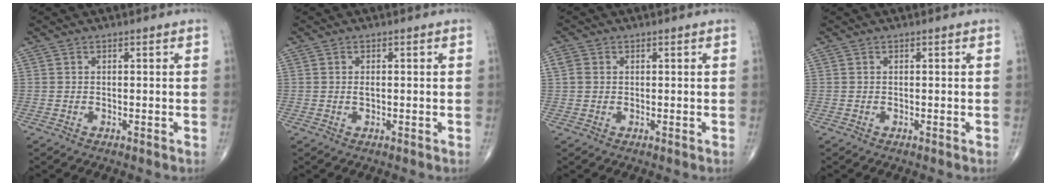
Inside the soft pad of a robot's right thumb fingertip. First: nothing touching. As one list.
[{"total": 1.1, "force": [0.1, 0.6, 0.9], "torque": [-0.018, 0.000, 0.002]}, {"total": 2.0, "force": [0.5, 1.8, 0.9], "torque": [-0.017, 0.003, 0.010]}, {"total": 0.0}]